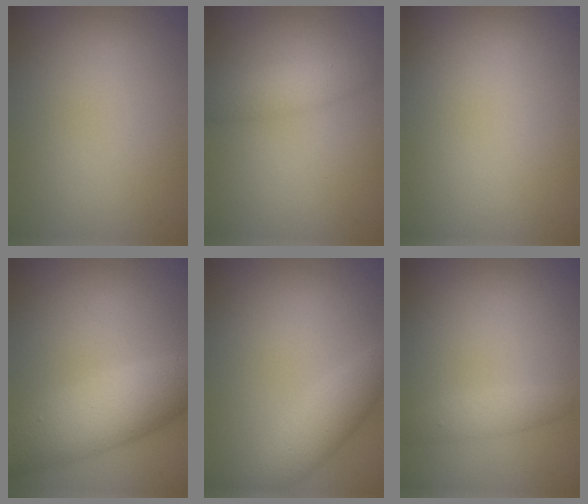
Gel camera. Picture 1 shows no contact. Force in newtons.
{"total": 2.2, "press": 2.2, "slide": 0.0}
{"total": 0.0}
{"total": 7.1, "press": 7.1, "slide": 0.2}
{"total": 3.5, "press": 3.5, "slide": 0.2}
{"total": 1.7, "press": 1.7, "slide": 0.1}